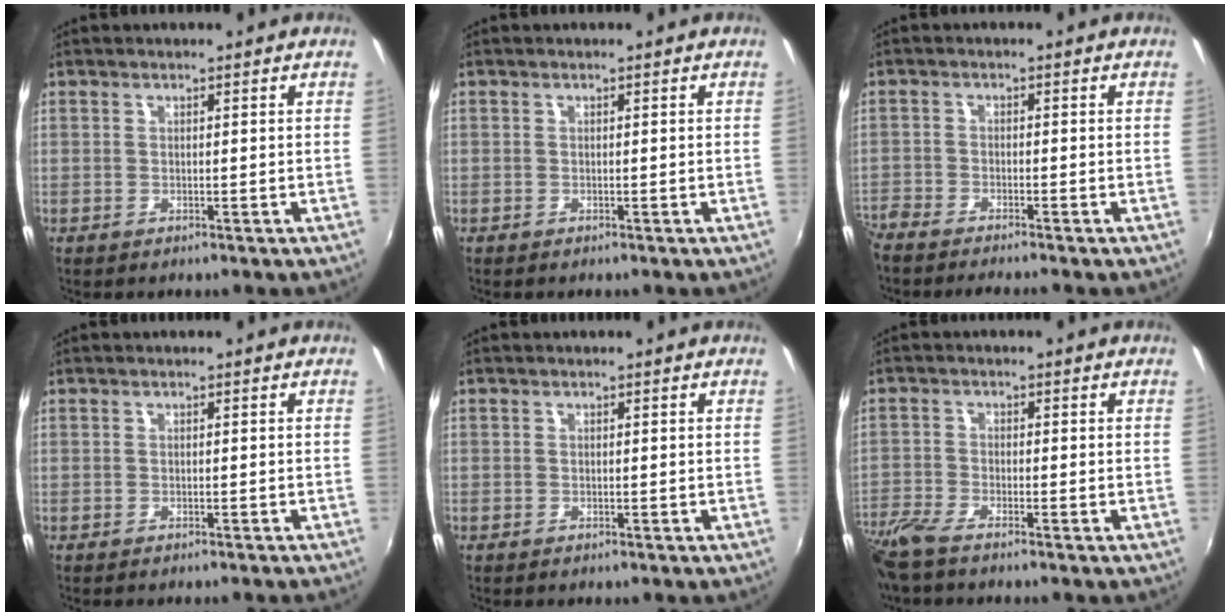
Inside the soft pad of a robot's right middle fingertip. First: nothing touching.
{"total": 0.0}
{"total": 6.7, "force": [-6.1, 0.7, 2.6], "torque": [-0.083, -0.026, -0.111]}
{"total": 1.1, "force": [-1.0, -0.1, 0.5], "torque": [-0.012, -0.005, -0.015]}
{"total": 0.7, "force": [-0.5, 0.4, -0.1], "torque": [-0.002, 0.002, -0.008]}
{"total": 7.7, "force": [-6.6, 1.0, 3.9], "torque": [-0.105, -0.027, -0.131]}